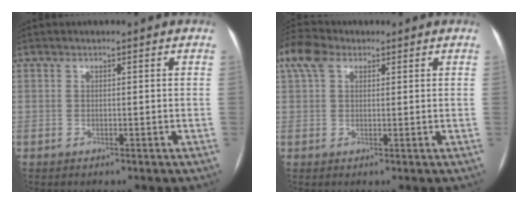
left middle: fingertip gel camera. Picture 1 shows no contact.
{"total": 5.5, "force": [3.0, 3.1, 3.4], "torque": [-0.083, 0.036, 0.061]}